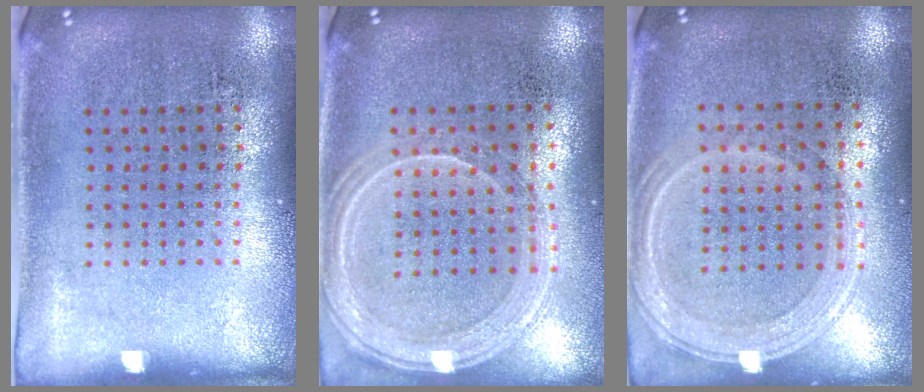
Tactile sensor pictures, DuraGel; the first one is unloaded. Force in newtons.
{"total": 1.3, "press": 1.3, "slide": 0.1}
{"total": 1.2, "press": 1.2, "slide": 0.3}